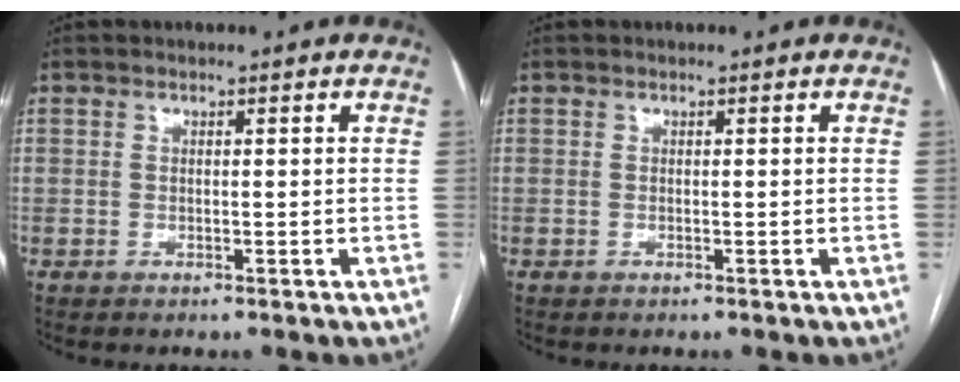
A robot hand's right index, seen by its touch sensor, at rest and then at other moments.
{"total": 0.0}